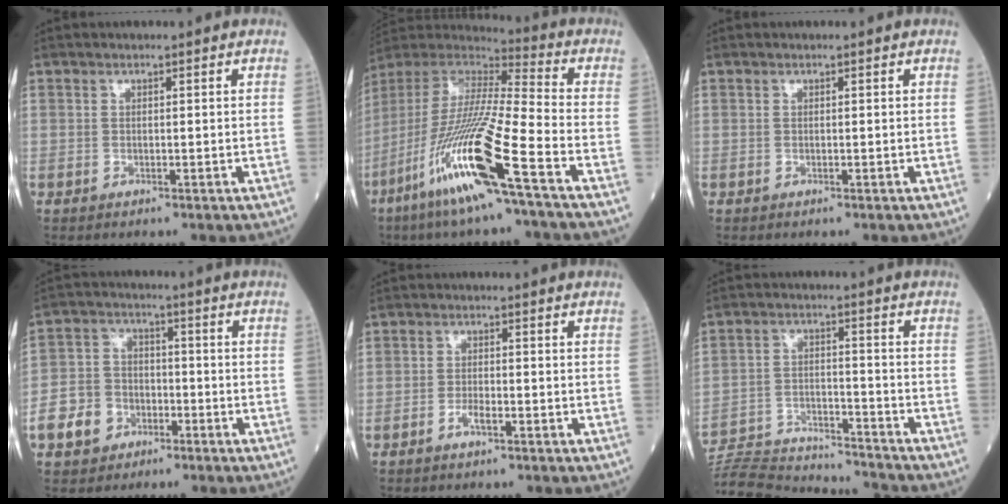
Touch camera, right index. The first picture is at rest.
{"total": 20.6, "force": [-10.1, -0.1, 17.9], "torque": [-0.409, -0.059, -0.205]}
{"total": 0.0}
{"total": 7.8, "force": [-3.8, 6.2, 2.8], "torque": [-0.073, 0.017, -0.067]}
{"total": 2.0, "force": [-1.3, 0.5, 1.5], "torque": [-0.028, 0.002, -0.024]}
{"total": 17.3, "force": [-16.9, 1.2, 3.3], "torque": [-0.070, 0.008, -0.260]}